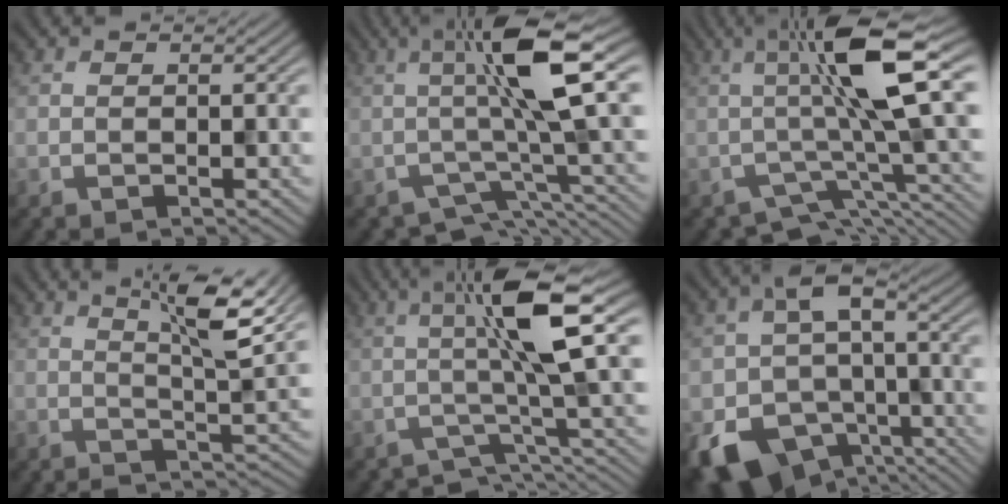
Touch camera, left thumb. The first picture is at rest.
{"total": 9.7, "force": [-0.8, 2.0, 9.5], "torque": [-0.146, 0.019, -0.021]}
{"total": 10.7, "force": [-0.6, 2.4, 10.4], "torque": [-0.162, 0.019, -0.017]}
{"total": 6.9, "force": [3.6, 0.7, 5.8], "torque": [-0.094, 0.006, 0.063]}
{"total": 8.9, "force": [-1.2, 1.4, 8.7], "torque": [-0.133, 0.024, -0.033]}
{"total": 13.6, "force": [-5.3, 9.8, 7.8], "torque": [-0.152, -0.035, -0.084]}